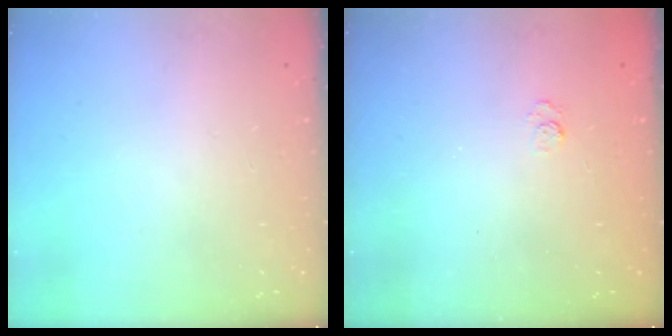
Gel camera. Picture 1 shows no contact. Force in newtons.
{"total": 2.1, "press": 1.6, "slide": 1.3}